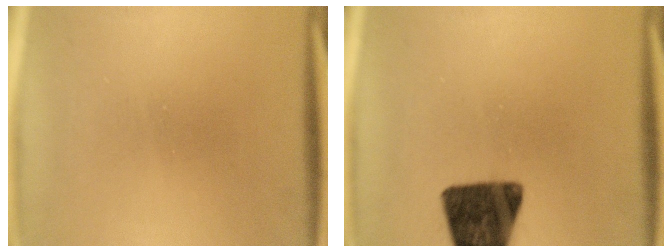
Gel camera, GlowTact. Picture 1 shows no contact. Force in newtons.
{"total": 14.1}